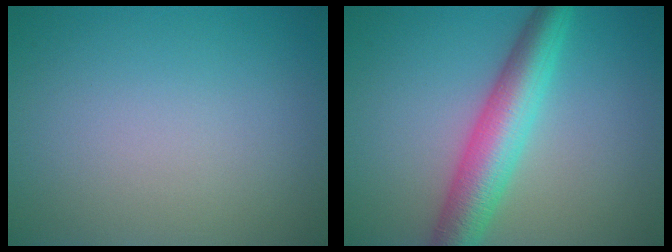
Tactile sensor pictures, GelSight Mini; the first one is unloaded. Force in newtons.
{"total": 6.4, "press": 6.4, "slide": 0.1}